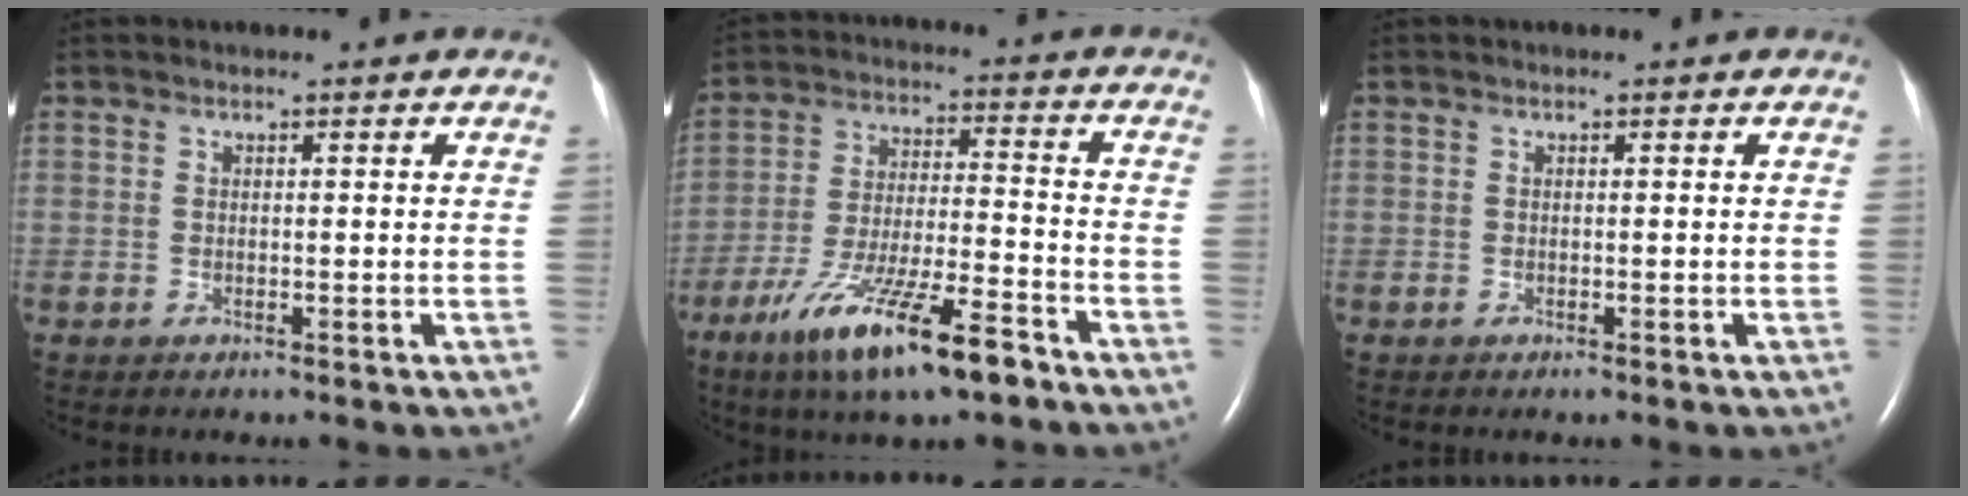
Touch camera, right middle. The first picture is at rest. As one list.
[{"total": 15.0, "force": [-9.6, 2.1, 11.3], "torque": [-0.222, -0.029, -0.168]}, {"total": 0.0}]